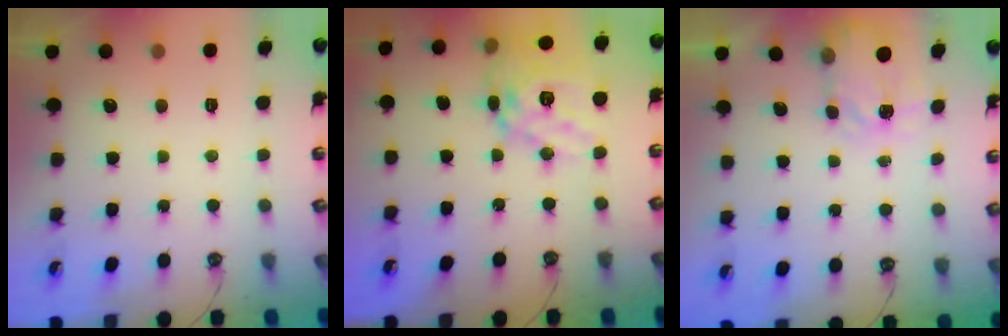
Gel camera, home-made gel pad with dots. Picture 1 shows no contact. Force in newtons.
{"total": 18.3, "press": 18.2, "slide": 1.7}
{"total": 3.8, "press": 3.7, "slide": 0.7}